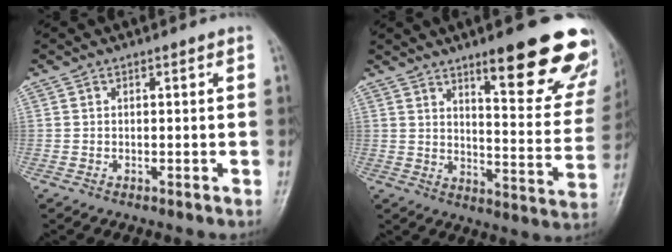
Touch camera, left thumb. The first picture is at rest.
{"total": 21.4, "force": [13.8, 5.4, 15.5], "torque": [-0.158, -0.075, 0.185]}